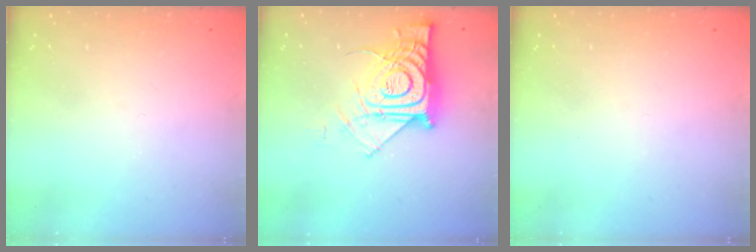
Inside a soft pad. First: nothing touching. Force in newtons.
{"total": 14.5, "press": 14.5, "slide": 1.4}
{"total": 0.0}